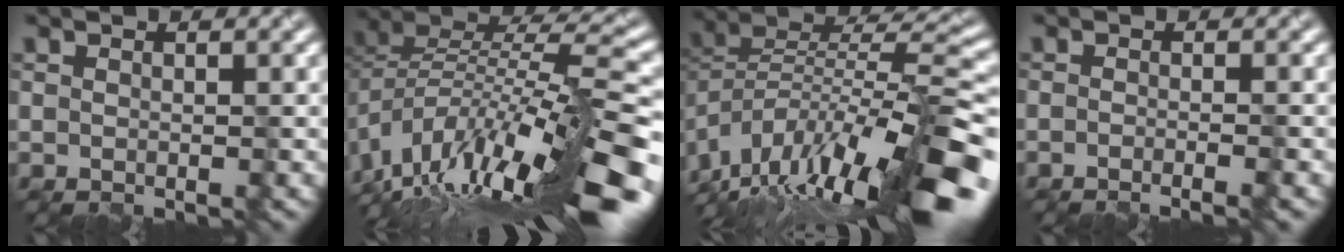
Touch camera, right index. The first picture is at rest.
{"total": 15.8, "force": [-8.9, 5.3, 11.9], "torque": [-0.222, 0.020, -0.154]}
{"total": 15.8, "force": [-9.8, 4.9, 11.4], "torque": [-0.212, 0.015, -0.166]}
{"total": 2.8, "force": [-1.4, 1.0, 2.1], "torque": [-0.006, 0.000, -0.027]}